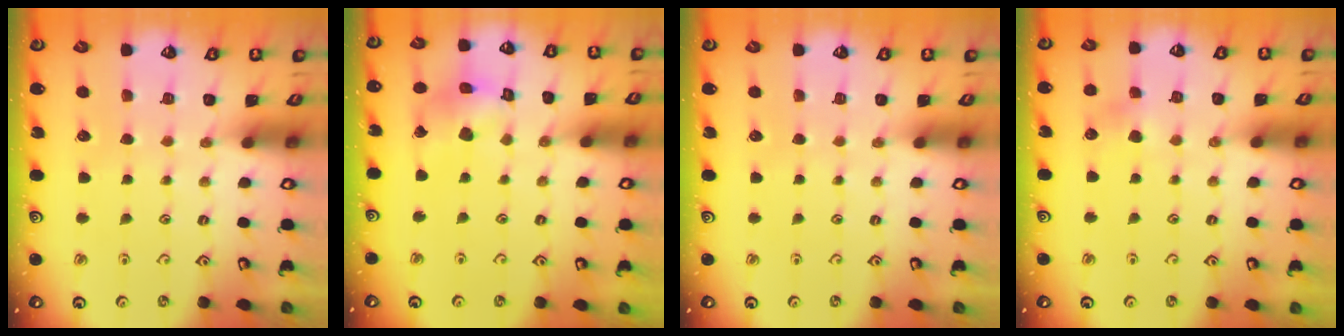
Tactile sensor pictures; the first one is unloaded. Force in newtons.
{"total": 9.6, "press": 9.5, "slide": 1.0}
{"total": 0.0}
{"total": 3.3, "press": 3.3, "slide": 0.4}